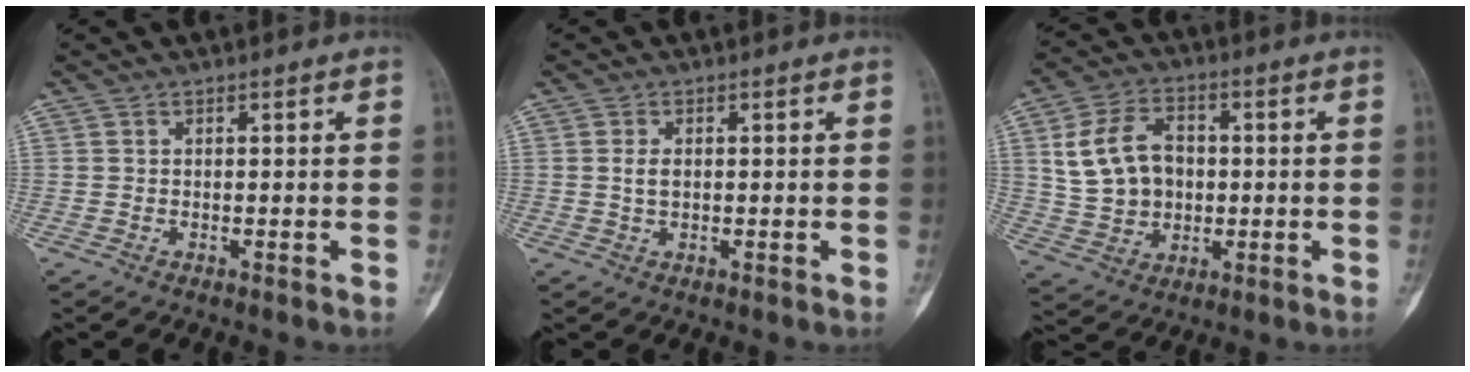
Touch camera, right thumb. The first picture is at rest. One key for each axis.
{"total": 2.0, "fx": 0.2, "fy": 1.3, "fz": 1.6, "tx": -0.032, "ty": 0.001, "tz": 0.003}
{"total": 12.4, "fx": 1.6, "fy": 9.3, "fz": 8.0, "tx": -0.125, "ty": 0.010, "tz": 0.036}